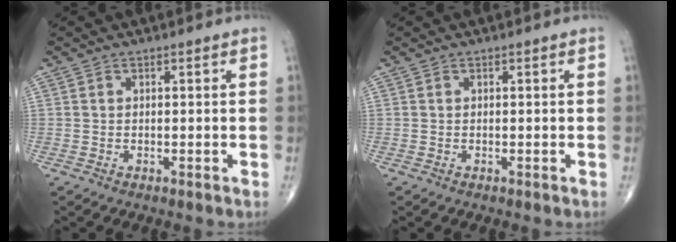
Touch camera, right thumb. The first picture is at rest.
{"total": 0.0}